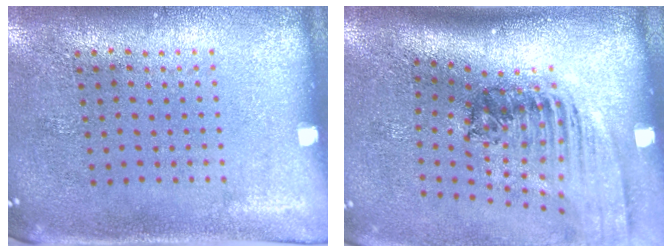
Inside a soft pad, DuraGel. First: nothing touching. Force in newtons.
{"total": 2.4, "press": 1.7, "slide": 1.8}